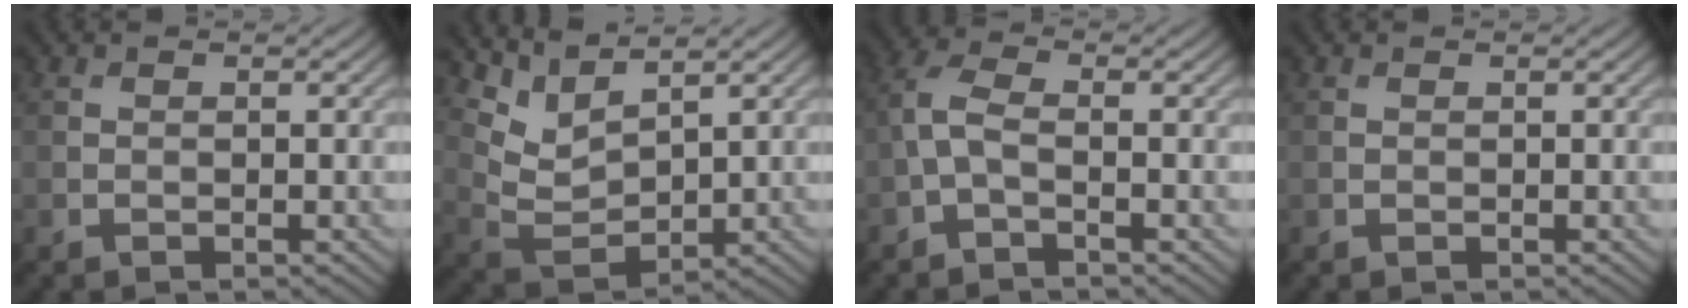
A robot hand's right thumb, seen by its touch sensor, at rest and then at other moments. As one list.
[{"total": 5.4, "force": [4.1, 1.9, 2.9], "torque": [-0.082, -0.011, 0.091]}, {"total": 3.5, "force": [-0.9, 1.5, 3.1], "torque": [-0.082, 0.007, -0.029]}, {"total": 0.0}]